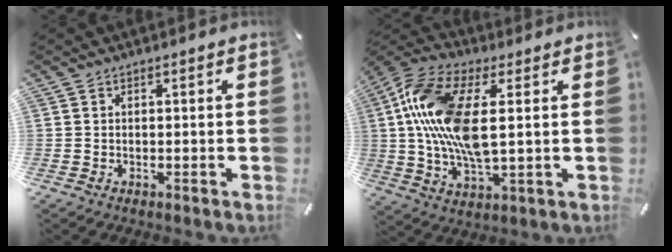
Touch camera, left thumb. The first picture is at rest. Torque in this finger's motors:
{"motor_torque": [0.55, 1.31, 2.04, -0.73, 0.39]}